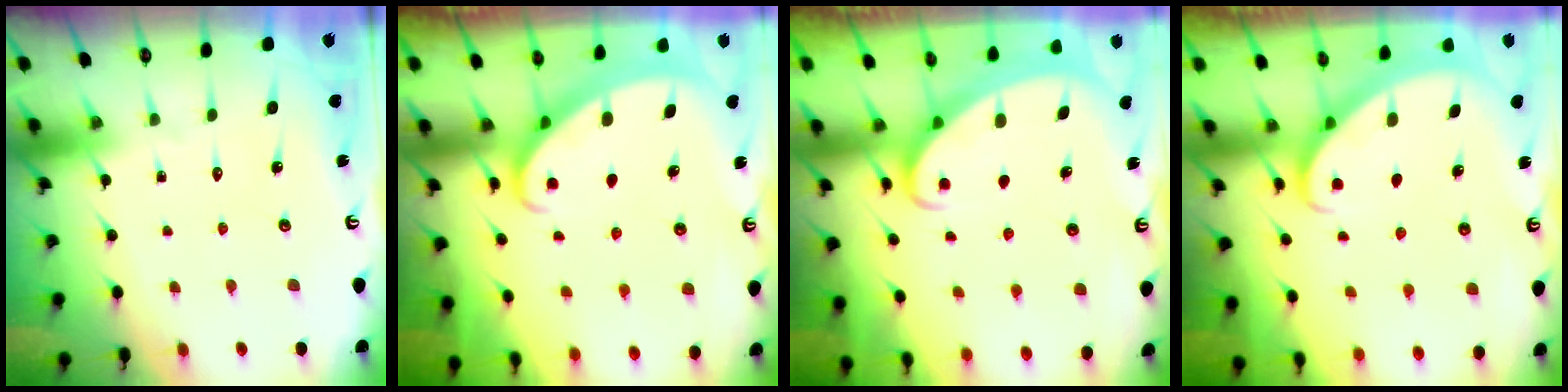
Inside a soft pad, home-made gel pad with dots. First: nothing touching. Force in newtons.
{"total": 2.3, "press": 2.3, "slide": 0.2}
{"total": 2.2, "press": 2.2, "slide": 0.4}
{"total": 2.8, "press": 2.8, "slide": 0.2}